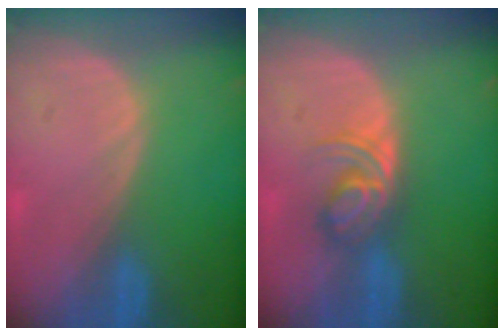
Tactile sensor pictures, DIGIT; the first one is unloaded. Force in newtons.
{"total": 5.8, "press": 5.0, "slide": 2.9}